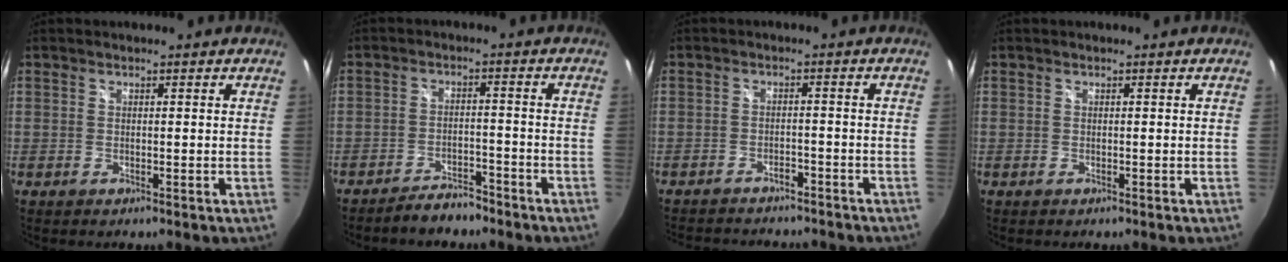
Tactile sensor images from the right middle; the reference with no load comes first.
{"total": 5.7, "force": [-5.1, 1.8, 1.8], "torque": [-0.053, 0.008, -0.074]}
{"total": 11.1, "force": [-9.7, 3.7, 3.9], "torque": [-0.089, -0.006, -0.134]}
{"total": 0.0}